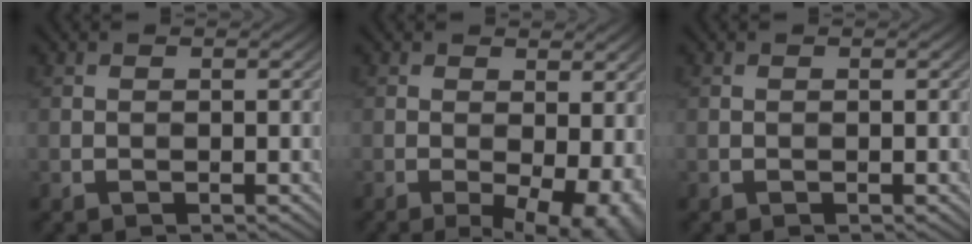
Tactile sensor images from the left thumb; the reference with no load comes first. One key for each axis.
{"total": 8.3, "fx": -1.8, "fy": 3.9, "fz": 7.1, "tx": -0.093, "ty": -0.010, "tz": -0.018}
{"total": 0.0}